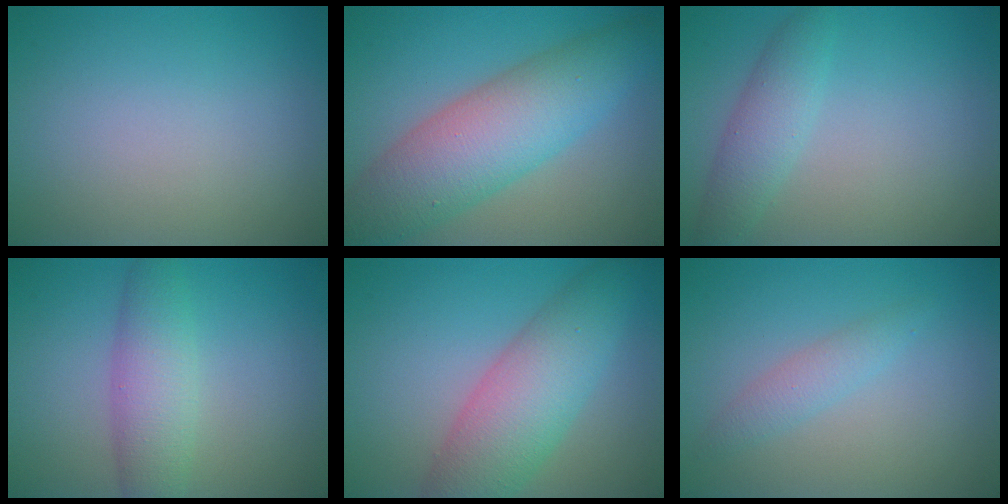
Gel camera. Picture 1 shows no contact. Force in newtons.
{"total": 8.6, "press": 8.6, "slide": 0.2}
{"total": 2.9, "press": 2.9, "slide": 0.2}
{"total": 4.2, "press": 4.2, "slide": 0.1}
{"total": 7.1, "press": 7.1, "slide": 0.4}
{"total": 1.8, "press": 1.8, "slide": 0.1}